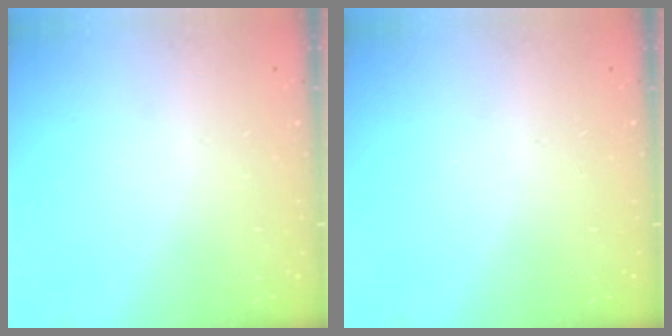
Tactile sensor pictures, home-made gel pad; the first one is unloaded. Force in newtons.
{"total": 0.0}